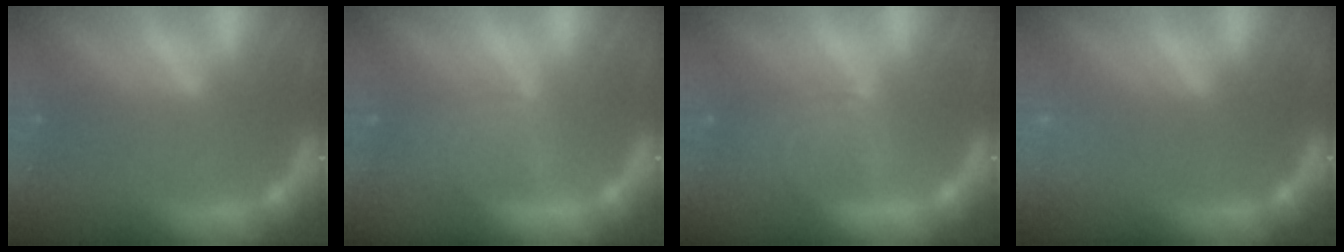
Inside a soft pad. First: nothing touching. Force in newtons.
{"total": 4.5}
{"total": 5.0}
{"total": 2.5}